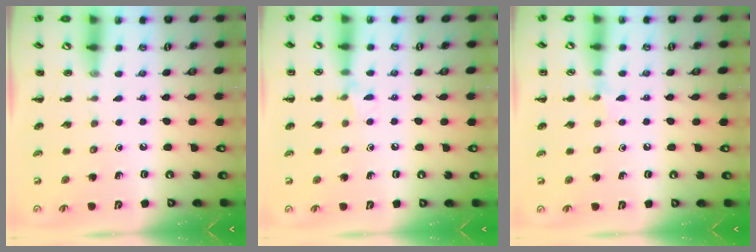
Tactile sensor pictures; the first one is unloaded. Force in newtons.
{"total": 5.6, "press": 5.2, "slide": 1.8}
{"total": 4.8, "press": 4.5, "slide": 1.7}